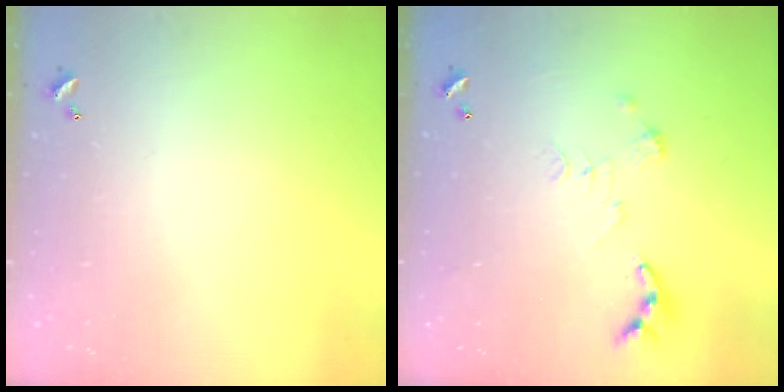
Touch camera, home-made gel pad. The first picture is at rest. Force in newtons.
{"total": 0.0}